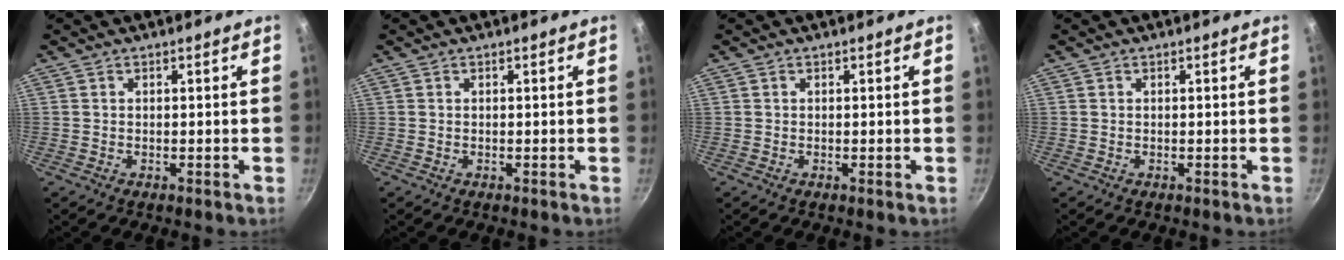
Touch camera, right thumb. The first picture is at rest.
{"total": 0.0}
{"total": 0.0}
{"total": 0.0}